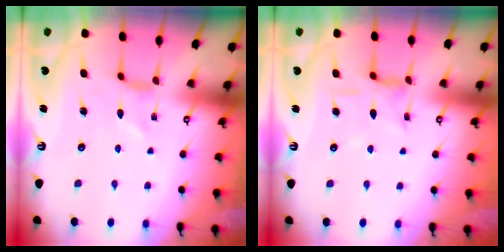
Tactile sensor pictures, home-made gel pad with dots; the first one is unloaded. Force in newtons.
{"total": 7.8, "press": 7.8, "slide": 0.5}